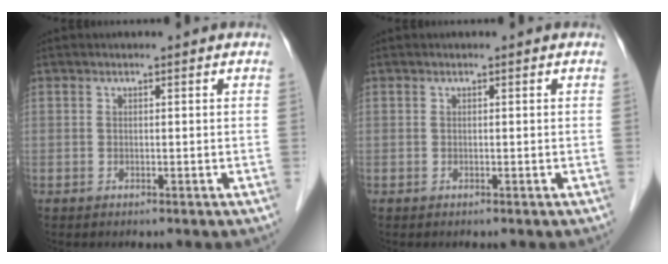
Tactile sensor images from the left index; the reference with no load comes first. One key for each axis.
{"total": 0.0}